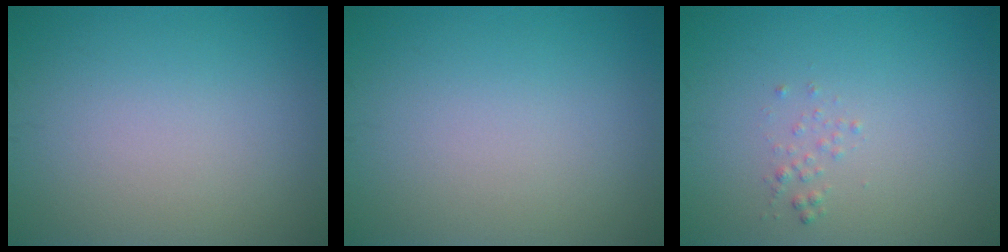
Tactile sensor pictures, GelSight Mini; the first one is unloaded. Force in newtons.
{"total": 0.0}
{"total": 0.8, "press": 0.8, "slide": 0.1}